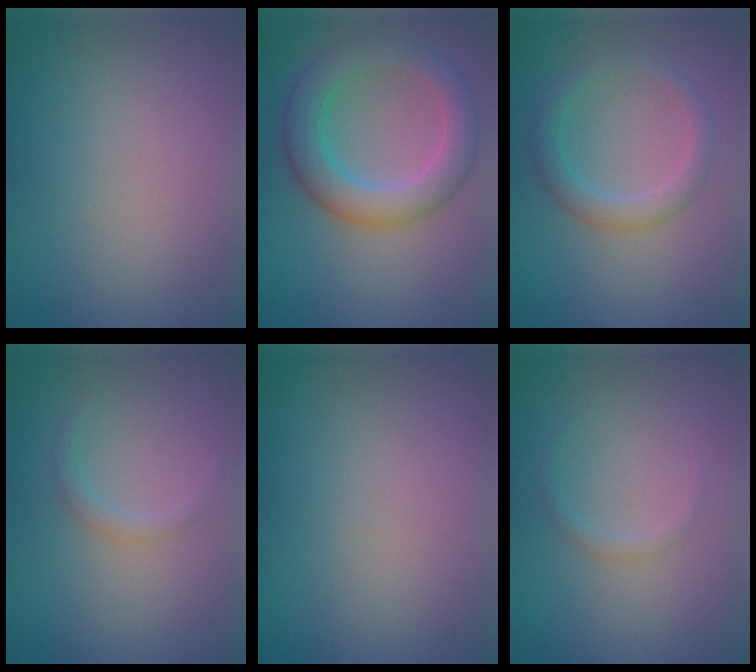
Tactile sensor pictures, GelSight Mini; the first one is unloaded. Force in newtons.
{"total": 5.4, "press": 5.4, "slide": 0.2}
{"total": 2.7, "press": 2.7, "slide": 0.1}
{"total": 1.1, "press": 1.1, "slide": 0.1}
{"total": 0.0}
{"total": 0.8, "press": 0.8, "slide": 0.1}